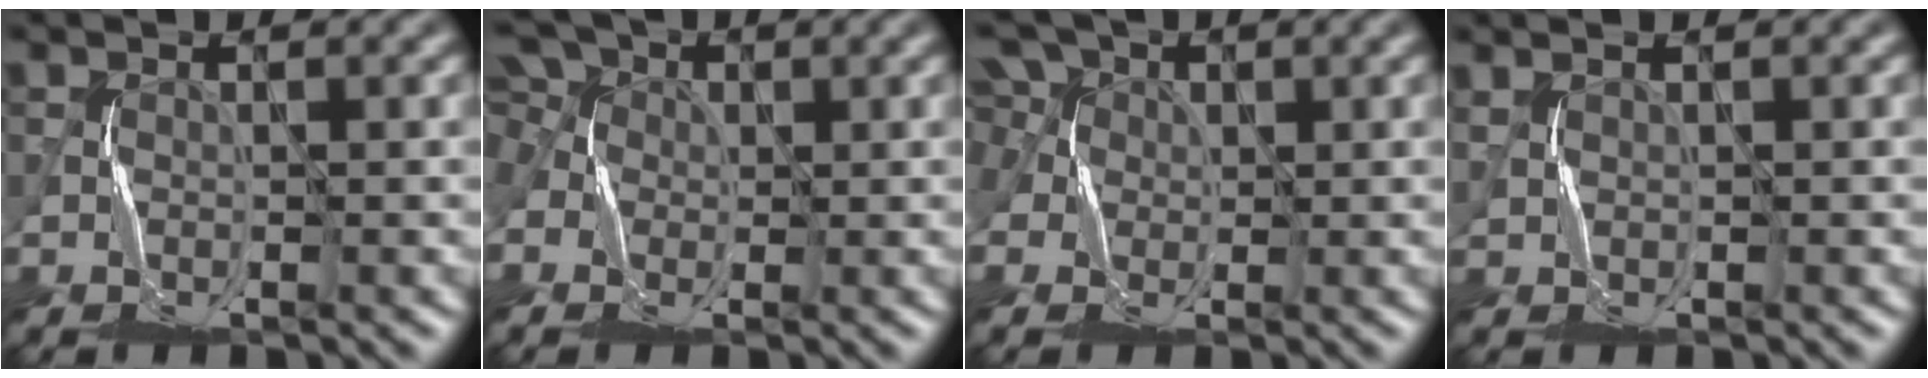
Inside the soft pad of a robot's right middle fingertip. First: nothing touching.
{"total": 6.3, "force": [1.2, 5.1, 3.5], "torque": [-0.084, 0.030, -0.018]}
{"total": 6.8, "force": [2.7, 5.3, 3.3], "torque": [-0.080, 0.028, 0.024]}
{"total": 0.8, "force": [0.7, 0.2, 0.3], "torque": [-0.014, 0.001, 0.017]}